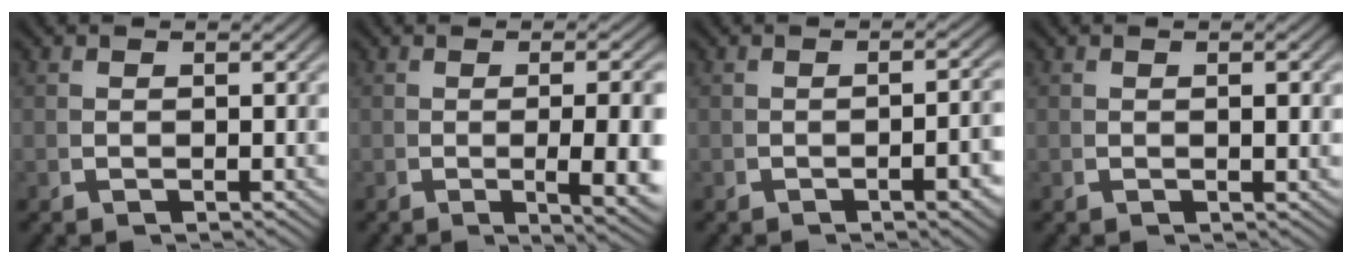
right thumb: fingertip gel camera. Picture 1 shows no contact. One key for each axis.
{"total": 6.3, "fx": -1.3, "fy": 1.8, "fz": 5.9, "tx": -0.094, "ty": -0.007, "tz": -0.011}
{"total": 2.8, "fx": -1.2, "fy": 0.5, "fz": 2.5, "tx": -0.034, "ty": 0.006, "tz": -0.016}
{"total": 0.9, "fx": 0.2, "fy": 0.3, "fz": 0.8, "tx": -0.012, "ty": 0.001, "tz": 0.002}